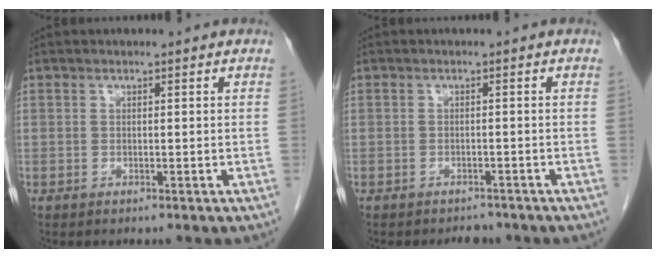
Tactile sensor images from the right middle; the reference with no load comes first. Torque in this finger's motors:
{"motor_torque": [0.09, -0.08, 0.00, 0.01]}